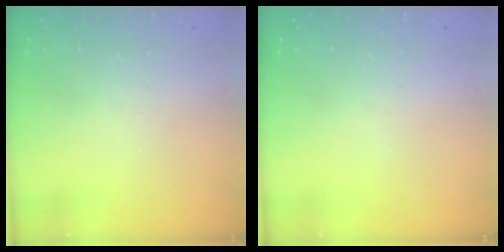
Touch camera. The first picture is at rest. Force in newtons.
{"total": 0.0}